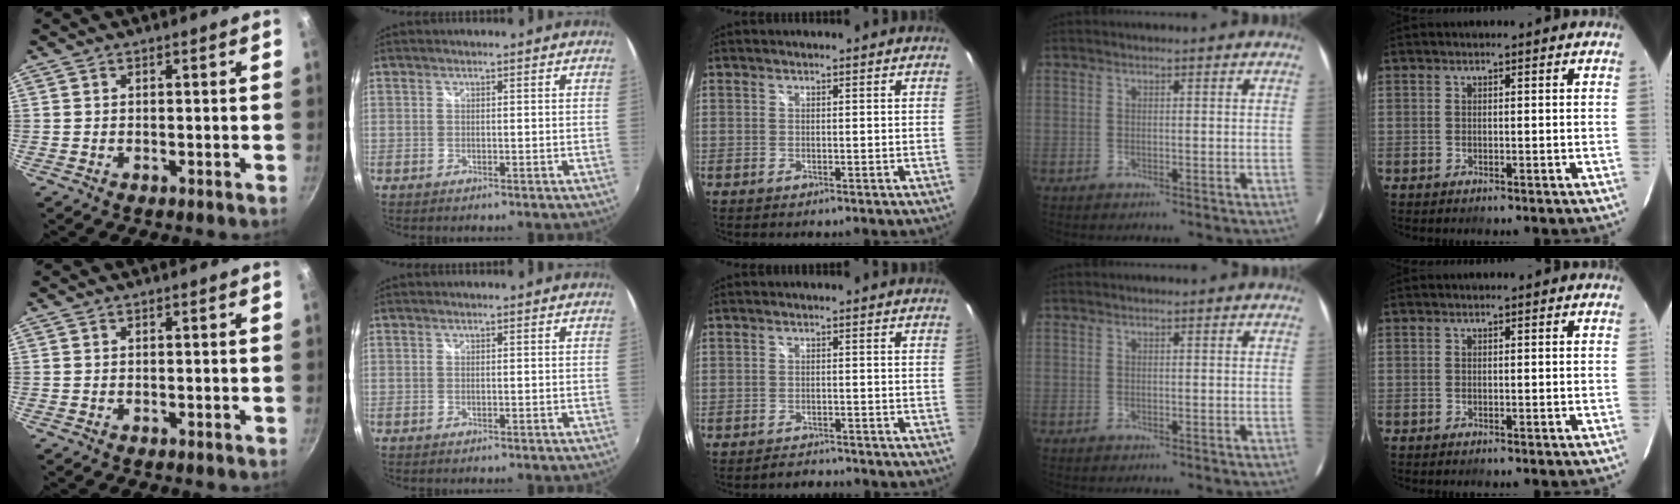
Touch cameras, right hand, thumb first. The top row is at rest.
{"middle": {"total": 2.6, "force": [-2.5, 0.6, 0.3], "torque": [-0.011, -0.004, -0.038]}}